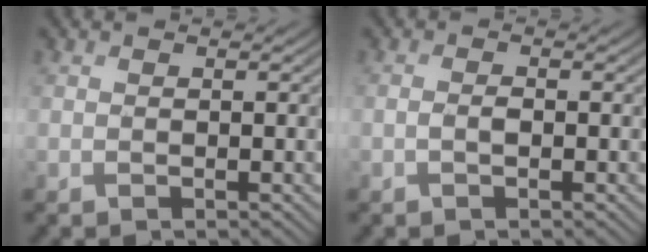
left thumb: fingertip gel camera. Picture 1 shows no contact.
{"total": 1.1, "force": [-0.4, 0.5, 1.0], "torque": [-0.021, 0.004, -0.009]}